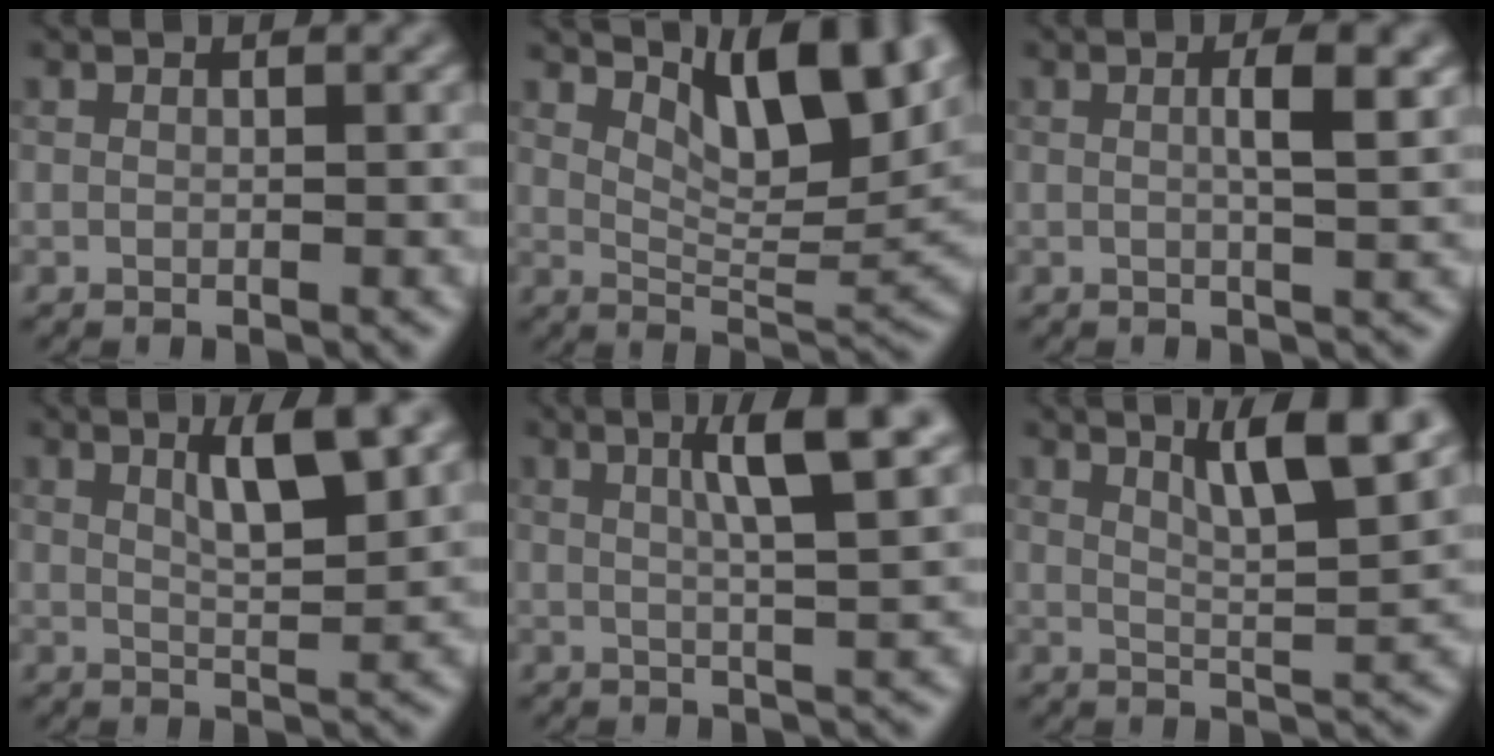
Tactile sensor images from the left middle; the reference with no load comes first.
{"total": 9.0, "force": [5.2, 2.9, 6.7], "torque": [-0.104, -0.001, 0.091]}
{"total": 3.4, "force": [0.6, 0.8, 3.3], "torque": [-0.047, 0.004, 0.005]}
{"total": 4.8, "force": [2.2, 1.0, 4.2], "torque": [-0.068, 0.001, 0.035]}
{"total": 6.3, "force": [2.4, 1.3, 5.7], "torque": [-0.074, 0.011, 0.033]}
{"total": 6.2, "force": [3.4, 1.1, 5.1], "torque": [-0.075, 0.004, 0.057]}